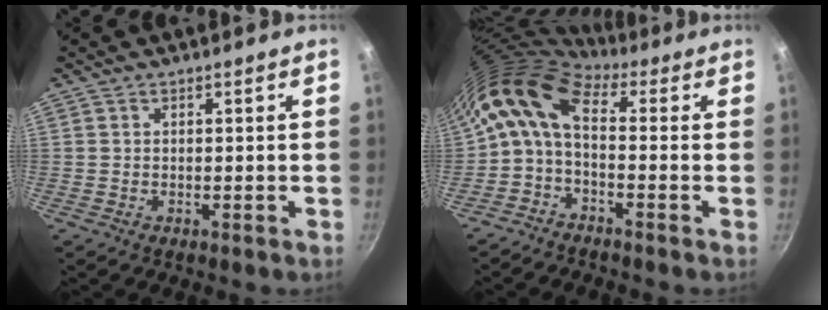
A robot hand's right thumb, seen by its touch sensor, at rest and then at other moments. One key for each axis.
{"total": 10.4, "fx": 0.9, "fy": 5.5, "fz": 8.8, "tx": -0.177, "ty": 0.026, "tz": -0.002}